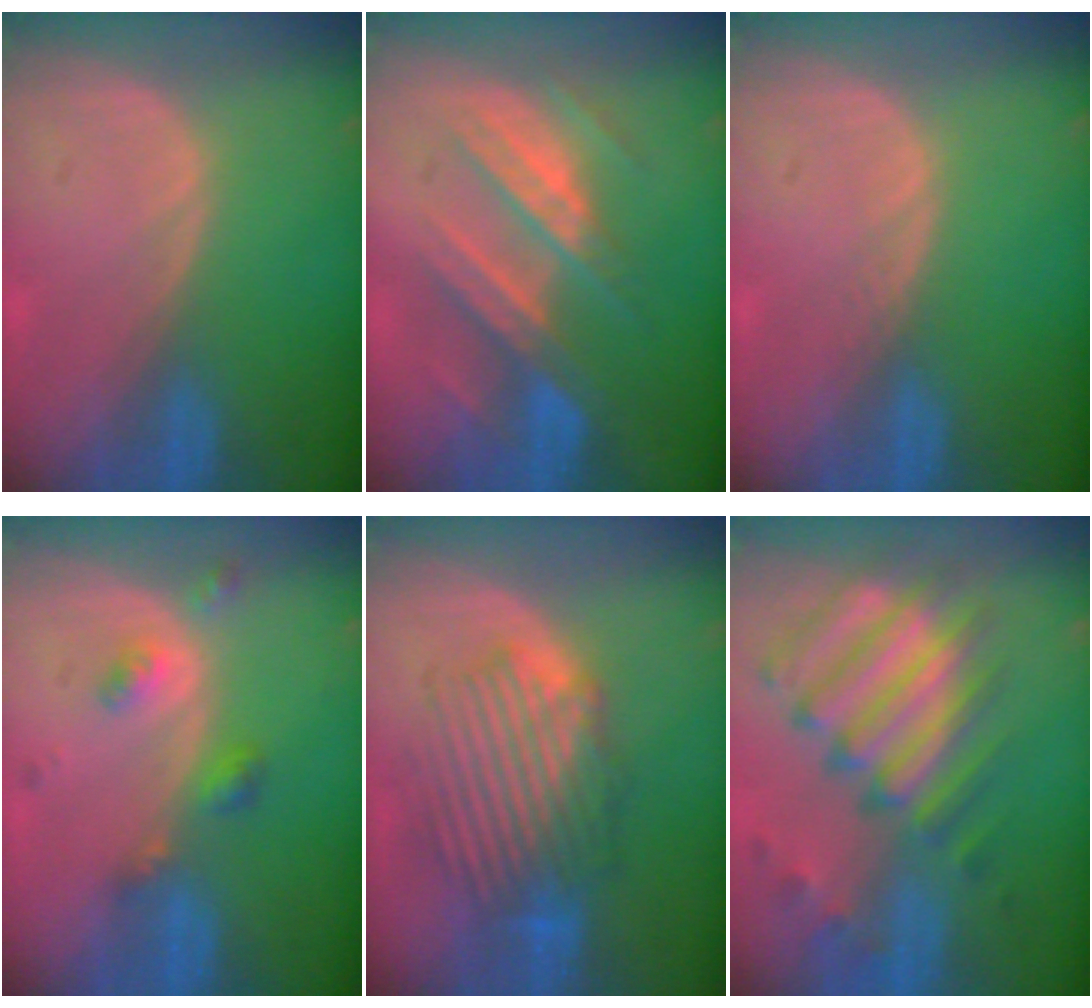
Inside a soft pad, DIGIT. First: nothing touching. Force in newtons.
{"total": 8.3, "press": 8.1, "slide": 1.7}
{"total": 0.6, "press": 0.6, "slide": 0.0}
{"total": 4.5, "press": 4.0, "slide": 1.9}
{"total": 8.7, "press": 8.5, "slide": 2.2}
{"total": 11.9, "press": 10.4, "slide": 5.7}